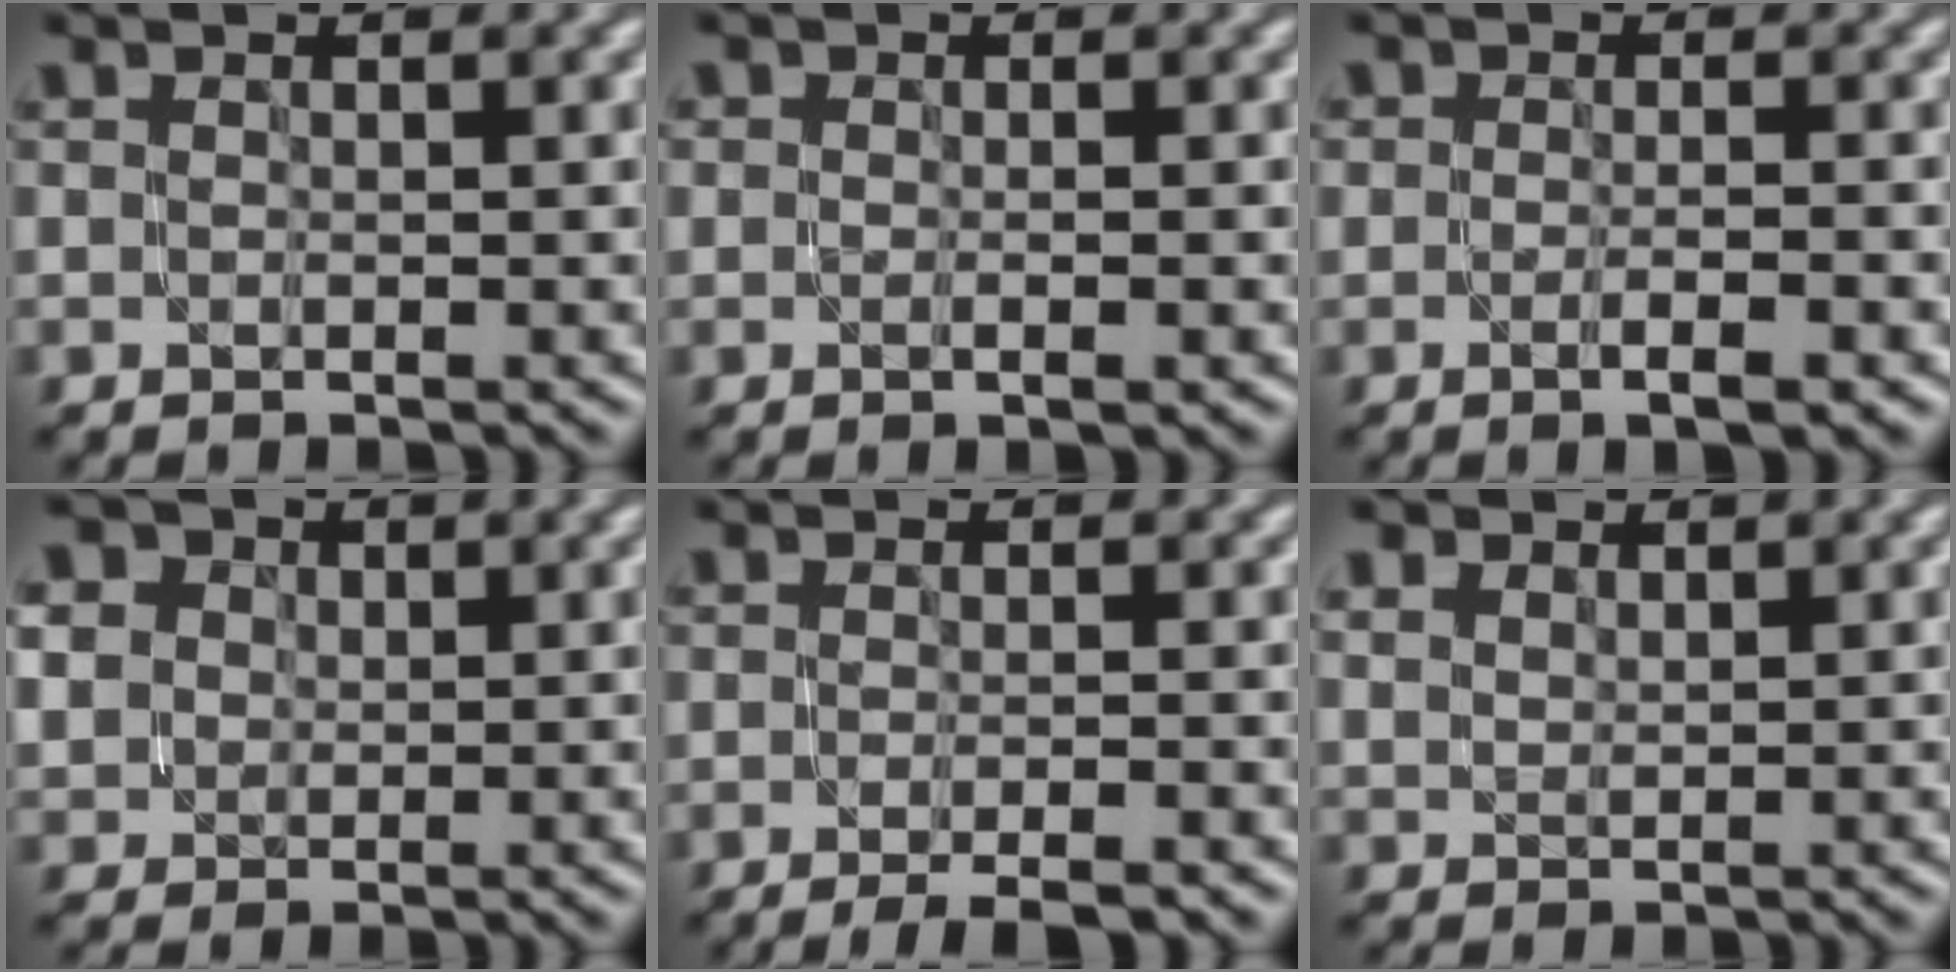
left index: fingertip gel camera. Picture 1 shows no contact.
{"total": 1.3, "force": [-0.2, 0.6, 1.2], "torque": [0.001, -0.005, -0.012]}
{"total": 2.2, "force": [-1.0, 0.6, 1.8], "torque": [-0.029, 0.001, -0.018]}
{"total": 6.7, "force": [2.9, 5.4, 2.7], "torque": [-0.074, 0.028, 0.038]}
{"total": 3.5, "force": [-2.4, 0.6, 2.6], "torque": [-0.035, -0.003, -0.041]}
{"total": 1.8, "force": [1.5, 1.0, 0.1], "torque": [-0.009, -0.001, 0.035]}